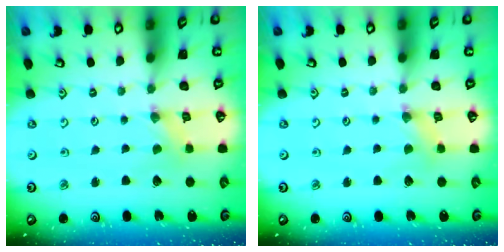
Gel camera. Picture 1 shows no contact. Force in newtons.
{"total": 1.5, "press": 1.4, "slide": 0.3}